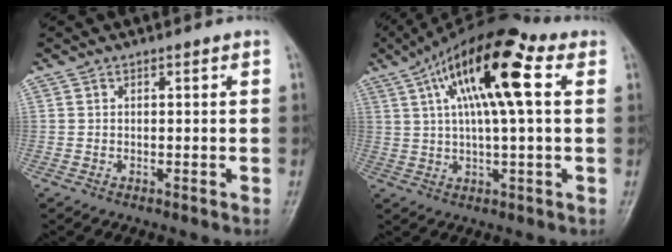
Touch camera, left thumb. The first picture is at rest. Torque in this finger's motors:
{"motor_torque": [0.77, 0.86, 2.29, -0.49, 0.54]}